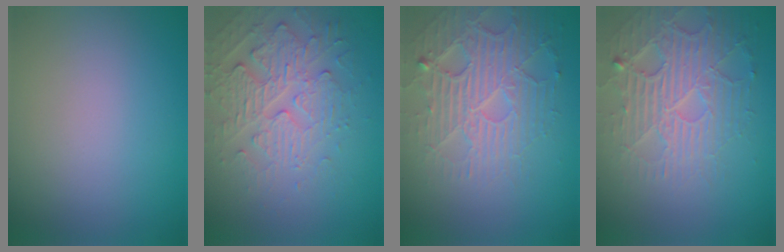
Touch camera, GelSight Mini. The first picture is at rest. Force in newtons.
{"total": 3.9, "press": 3.5, "slide": 1.8}
{"total": 5.3, "press": 4.4, "slide": 3.0}
{"total": 4.9, "press": 4.2, "slide": 2.5}